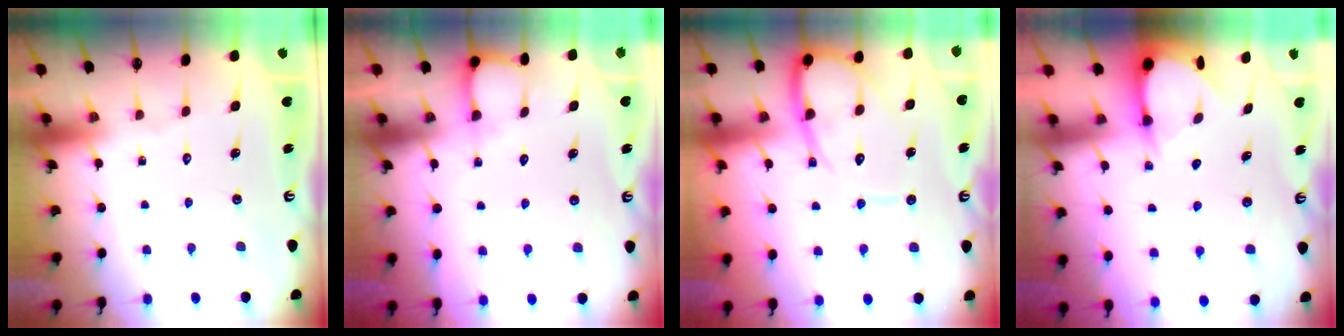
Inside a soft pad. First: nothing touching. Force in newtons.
{"total": 3.9, "press": 3.9, "slide": 0.5}
{"total": 11.6, "press": 11.5, "slide": 1.2}
{"total": 3.6, "press": 3.6, "slide": 0.3}